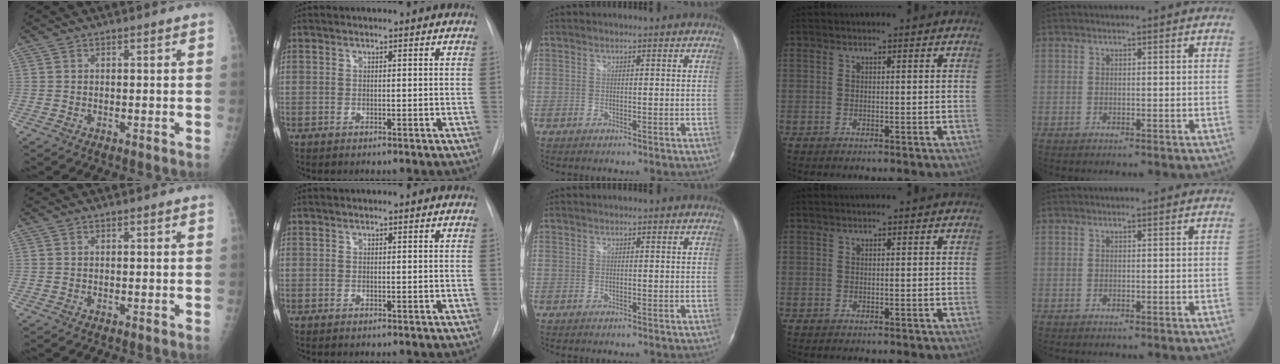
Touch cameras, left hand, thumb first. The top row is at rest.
{}